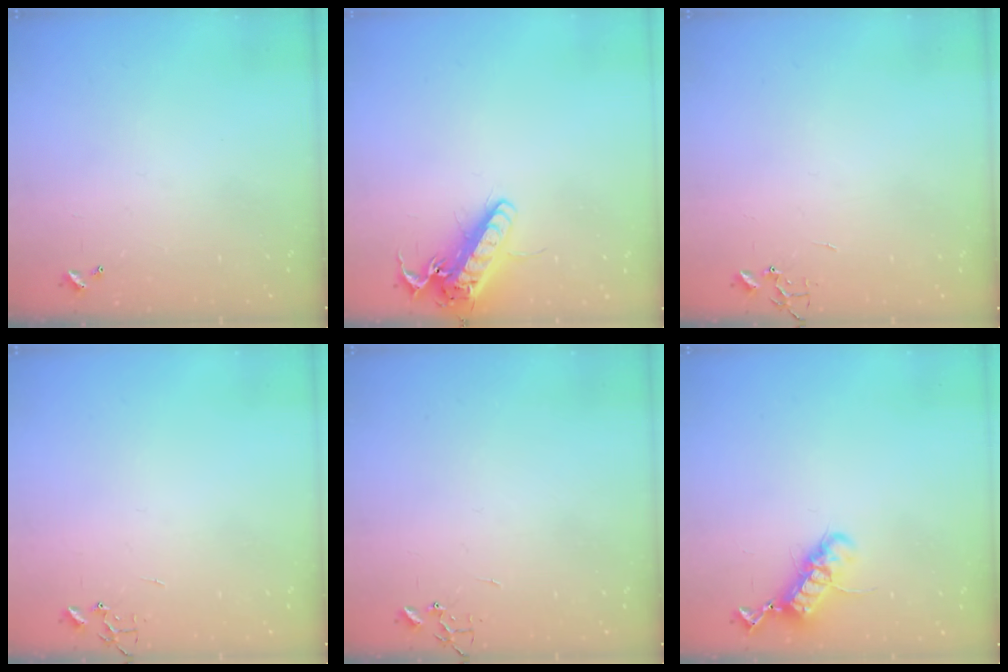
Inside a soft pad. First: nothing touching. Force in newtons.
{"total": 15.0, "press": 14.7, "slide": 2.8}
{"total": 0.0}
{"total": 0.0}
{"total": 0.0}
{"total": 12.7, "press": 12.6, "slide": 1.1}